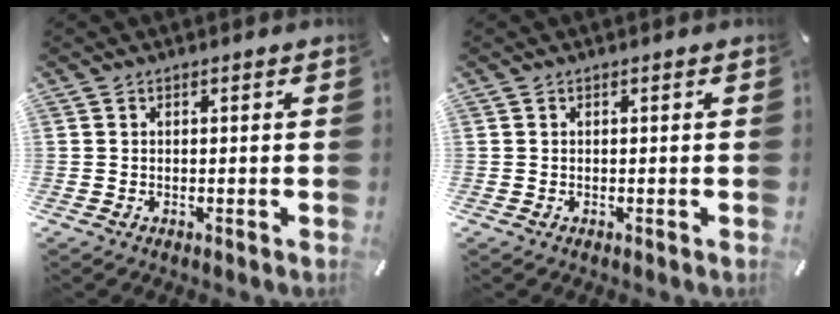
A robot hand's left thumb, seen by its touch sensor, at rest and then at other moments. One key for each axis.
{"total": 0.0}